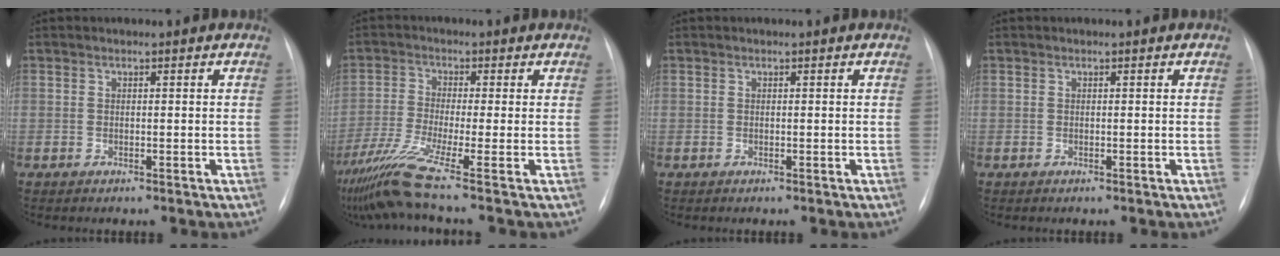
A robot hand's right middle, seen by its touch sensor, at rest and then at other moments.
{"total": 8.8, "force": [-6.2, -2.3, 5.8], "torque": [-0.118, -0.033, -0.118]}
{"total": 0.0}
{"total": 0.0}